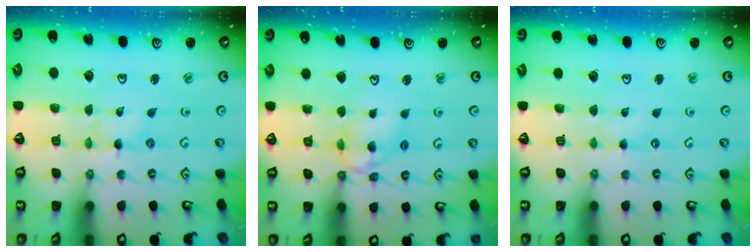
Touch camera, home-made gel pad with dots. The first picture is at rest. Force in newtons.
{"total": 10.1, "press": 10.1, "slide": 1.0}
{"total": 0.0}